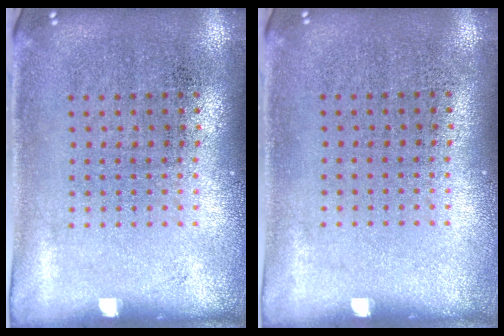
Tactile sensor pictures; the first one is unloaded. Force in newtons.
{"total": 0.0}